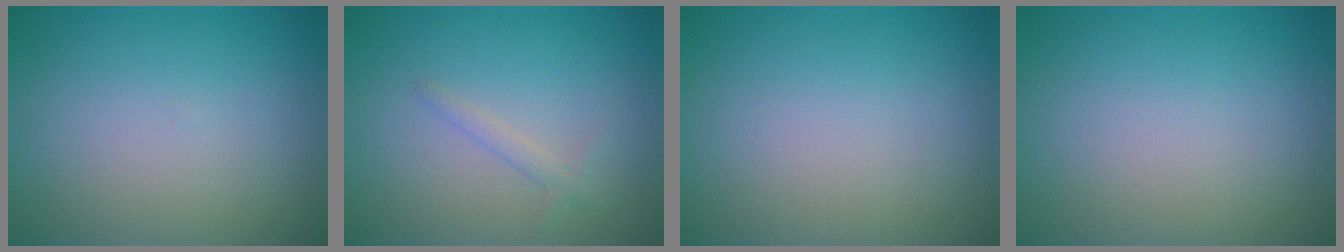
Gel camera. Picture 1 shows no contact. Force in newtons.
{"total": 1.0, "press": 1.0, "slide": 0.0}
{"total": 0.0}
{"total": 0.0}